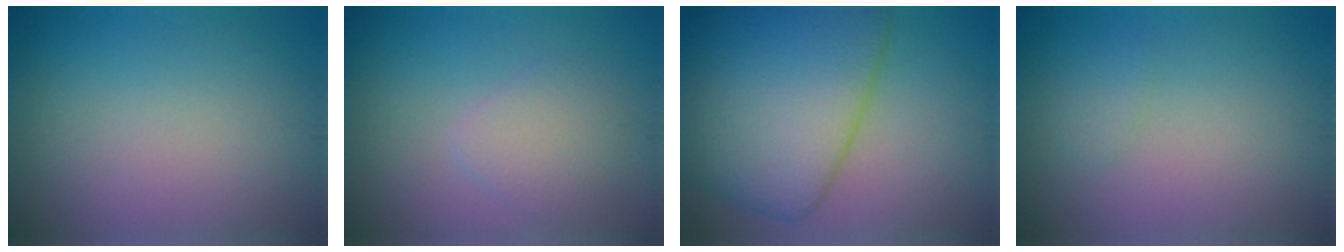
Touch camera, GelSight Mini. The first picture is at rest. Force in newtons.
{"total": 2.4, "press": 2.4, "slide": 0.2}
{"total": 11.3, "press": 11.3, "slide": 0.4}
{"total": 1.0, "press": 1.0, "slide": 0.1}